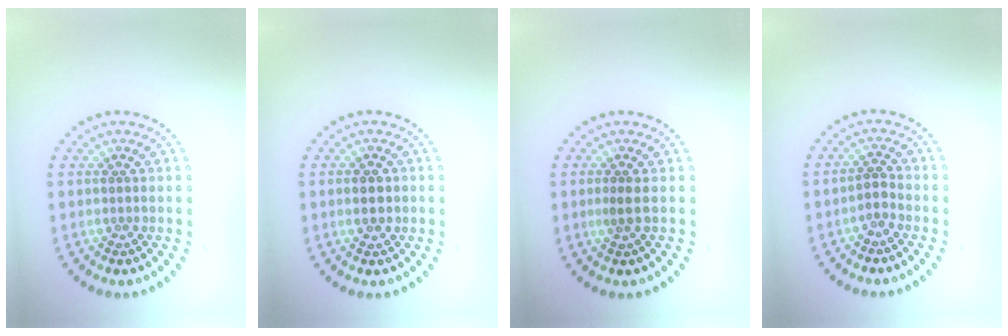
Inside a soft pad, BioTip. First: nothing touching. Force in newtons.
{"total": 2.1, "press": 2.1, "slide": 0.1}
{"total": 1.2, "press": 1.0, "slide": 0.7}
{"total": 1.4, "press": 0.9, "slide": 1.0}